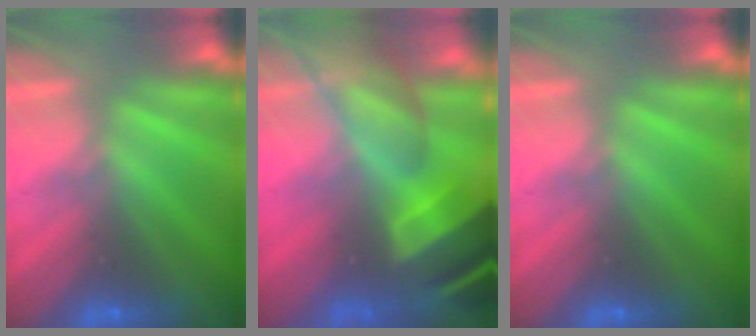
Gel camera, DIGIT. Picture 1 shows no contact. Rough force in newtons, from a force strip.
{"total": 9.3}
{"total": 0.0}